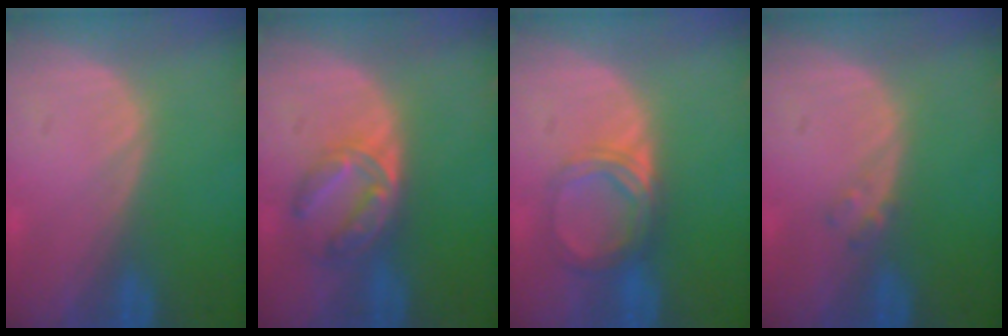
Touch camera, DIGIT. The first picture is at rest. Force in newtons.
{"total": 5.8, "press": 5.5, "slide": 1.8}
{"total": 5.3, "press": 4.9, "slide": 2.0}
{"total": 1.2, "press": 1.2, "slide": 0.2}